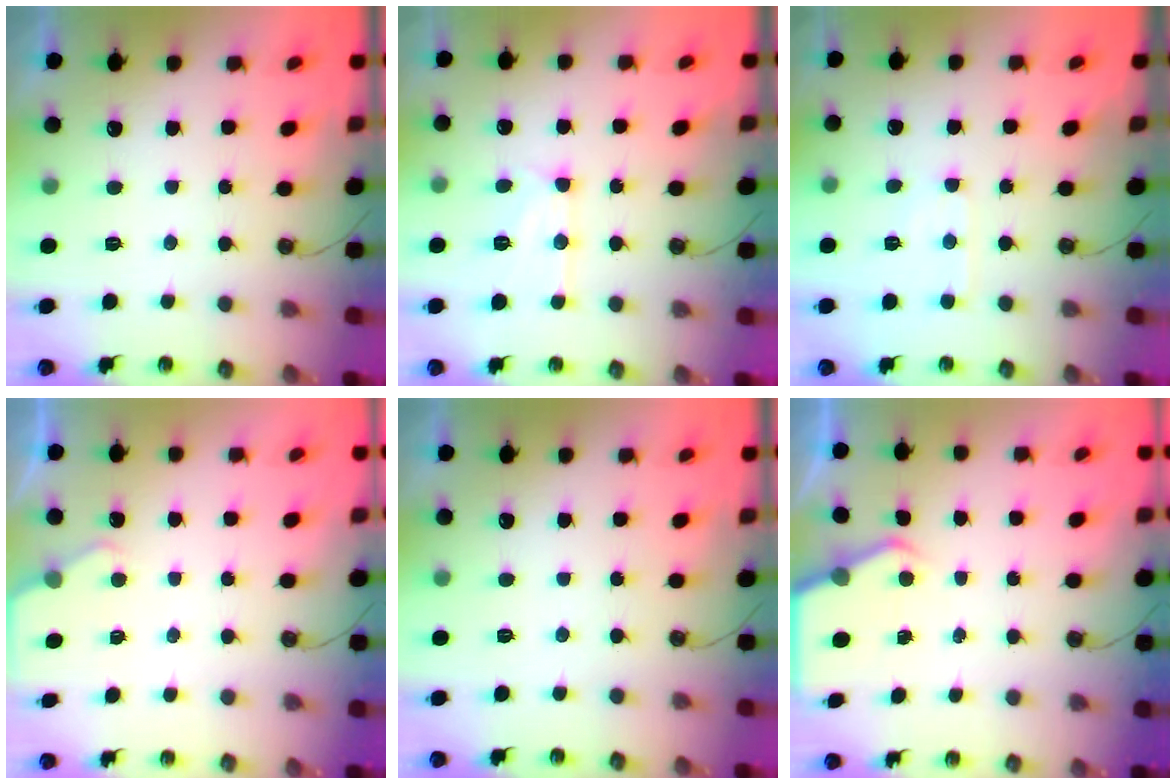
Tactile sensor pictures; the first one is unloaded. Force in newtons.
{"total": 11.4, "press": 11.3, "slide": 1.1}
{"total": 3.4, "press": 3.3, "slide": 0.5}
{"total": 3.0, "press": 3.0, "slide": 0.5}
{"total": 0.0}
{"total": 4.1, "press": 4.1, "slide": 0.3}